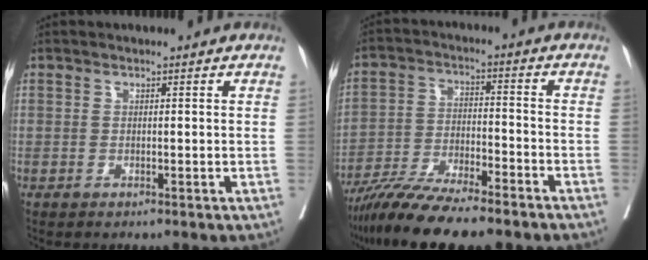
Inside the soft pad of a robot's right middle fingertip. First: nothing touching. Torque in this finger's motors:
{"motor_torque": [1.10, -1.04, 0.54, 0.21]}